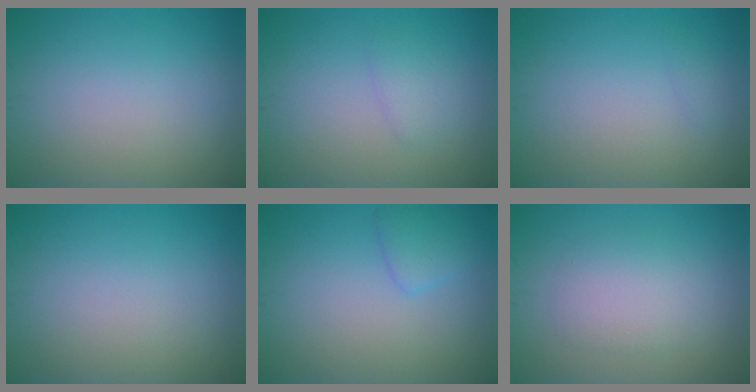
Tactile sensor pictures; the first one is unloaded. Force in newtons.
{"total": 1.3, "press": 1.3, "slide": 0.1}
{"total": 0.5, "press": 0.5, "slide": 0.0}
{"total": 0.0}
{"total": 1.7, "press": 1.7, "slide": 0.2}
{"total": 2.8, "press": 2.8, "slide": 0.2}